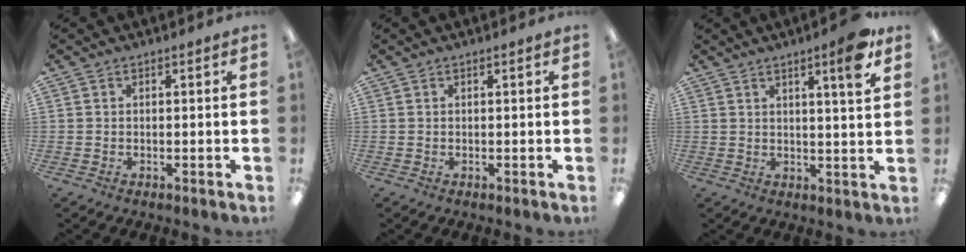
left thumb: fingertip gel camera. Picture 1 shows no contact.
{"total": 0.0}
{"total": 6.7, "force": [4.3, 0.7, 5.1], "torque": [-0.069, -0.022, 0.062]}